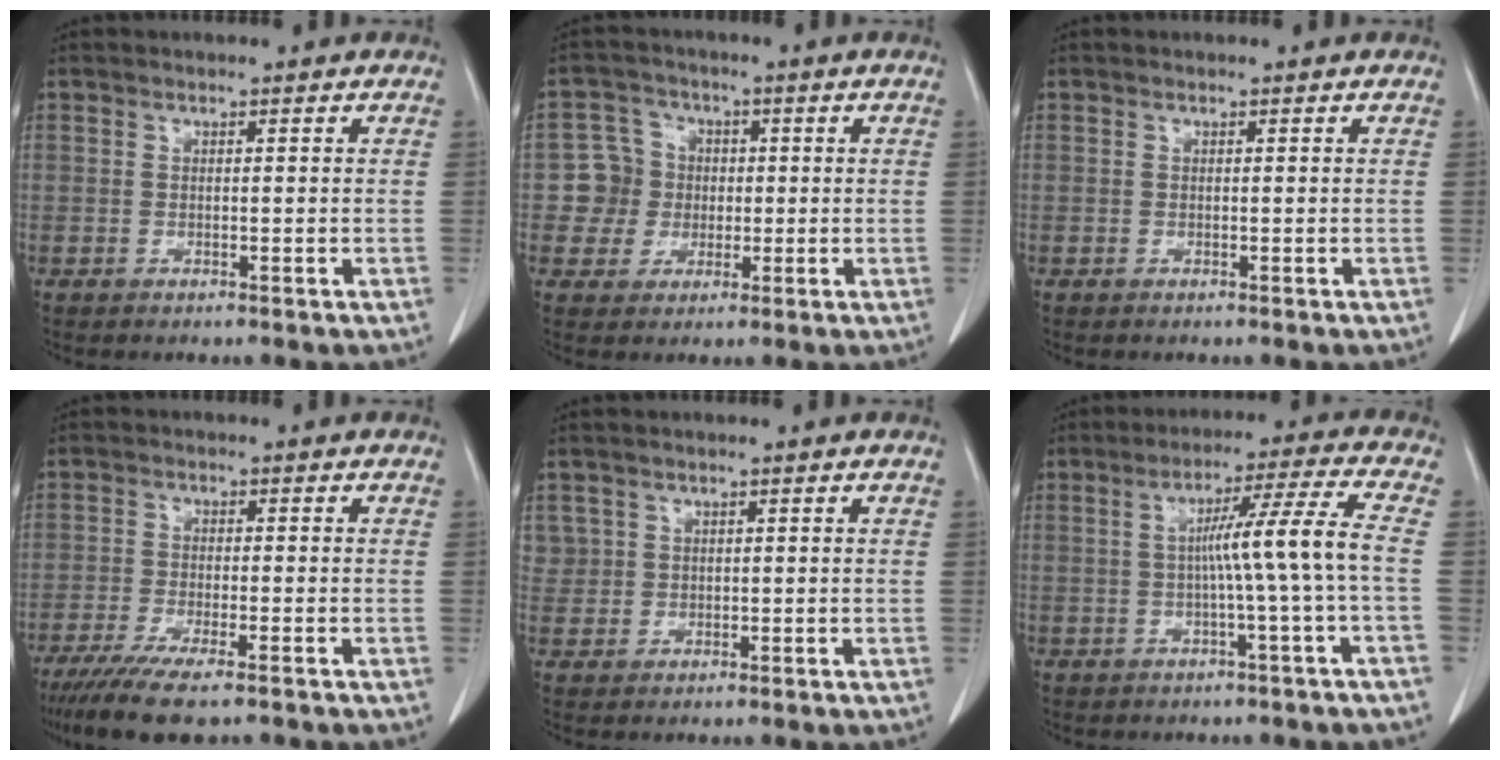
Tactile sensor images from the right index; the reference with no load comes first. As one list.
[{"total": 6.7, "force": [-0.2, 6.7, 0.7], "torque": [-0.015, 0.024, 0.001]}, {"total": 0.0}, {"total": 8.8, "force": [-6.6, 0.8, 5.7], "torque": [-0.092, -0.021, -0.103]}, {"total": 2.3, "force": [1.1, 2.0, -0.1], "torque": [0.022, 0.006, 0.019]}, {"total": 8.1, "force": [-0.7, -2.3, 7.8], "torque": [-0.128, 0.014, -0.004]}]